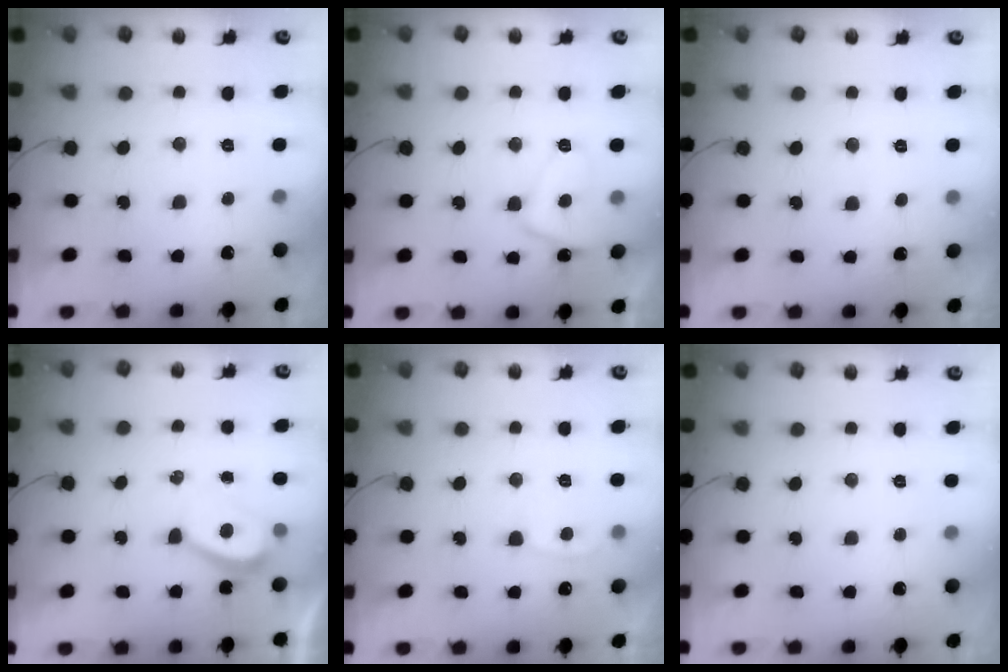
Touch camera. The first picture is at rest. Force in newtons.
{"total": 7.9, "press": 7.7, "slide": 1.5}
{"total": 1.3, "press": 1.3, "slide": 0.4}
{"total": 2.2, "press": 2.1, "slide": 0.6}
{"total": 4.0, "press": 4.0, "slide": 0.5}
{"total": 0.0}